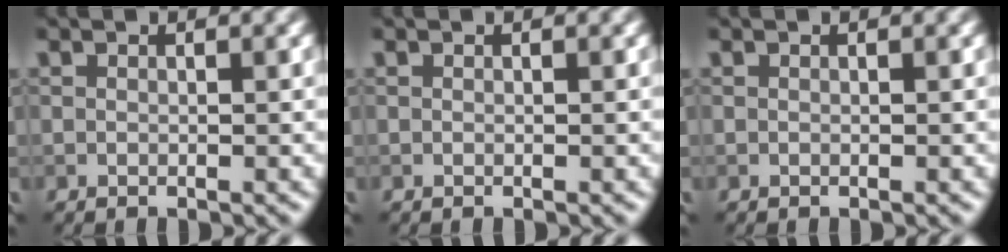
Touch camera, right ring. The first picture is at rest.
{"total": 0.0}
{"total": 0.0}